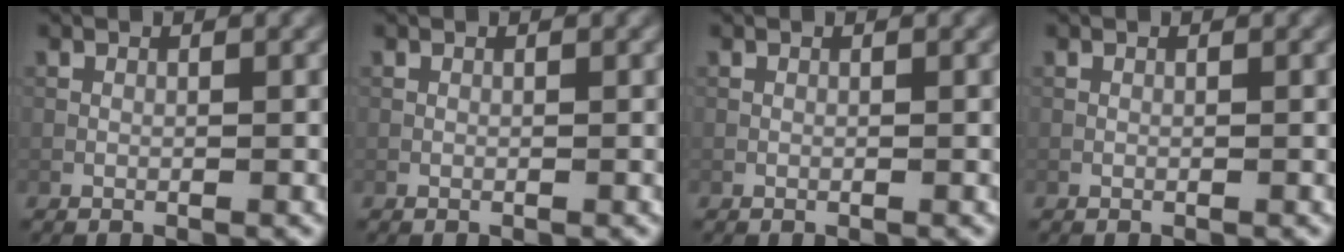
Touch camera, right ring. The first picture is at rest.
{"total": 0.0}
{"total": 0.0}
{"total": 0.0}